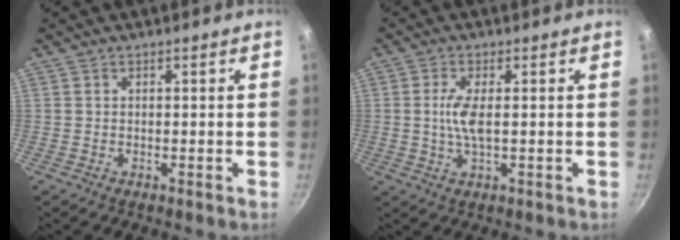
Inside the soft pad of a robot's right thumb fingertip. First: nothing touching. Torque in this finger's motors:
{"motor_torque": [1.10, 0.47, 0.59, 0.07, 0.05]}